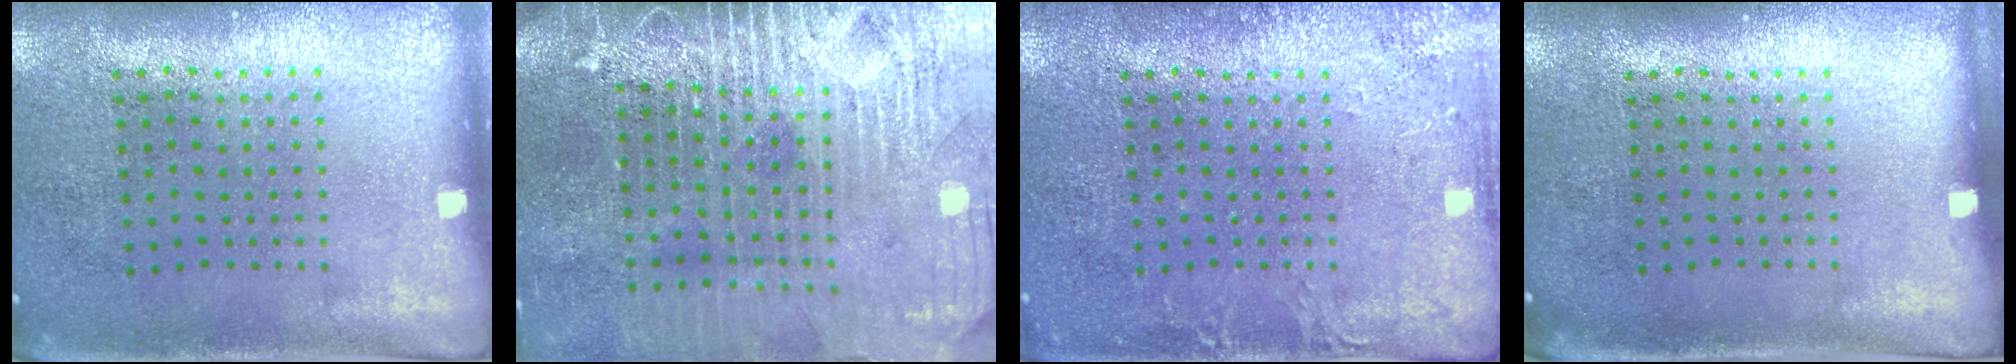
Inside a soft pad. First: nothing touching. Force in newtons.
{"total": 4.3, "press": 3.7, "slide": 2.2}
{"total": 2.1, "press": 2.1, "slide": 0.1}
{"total": 0.0}